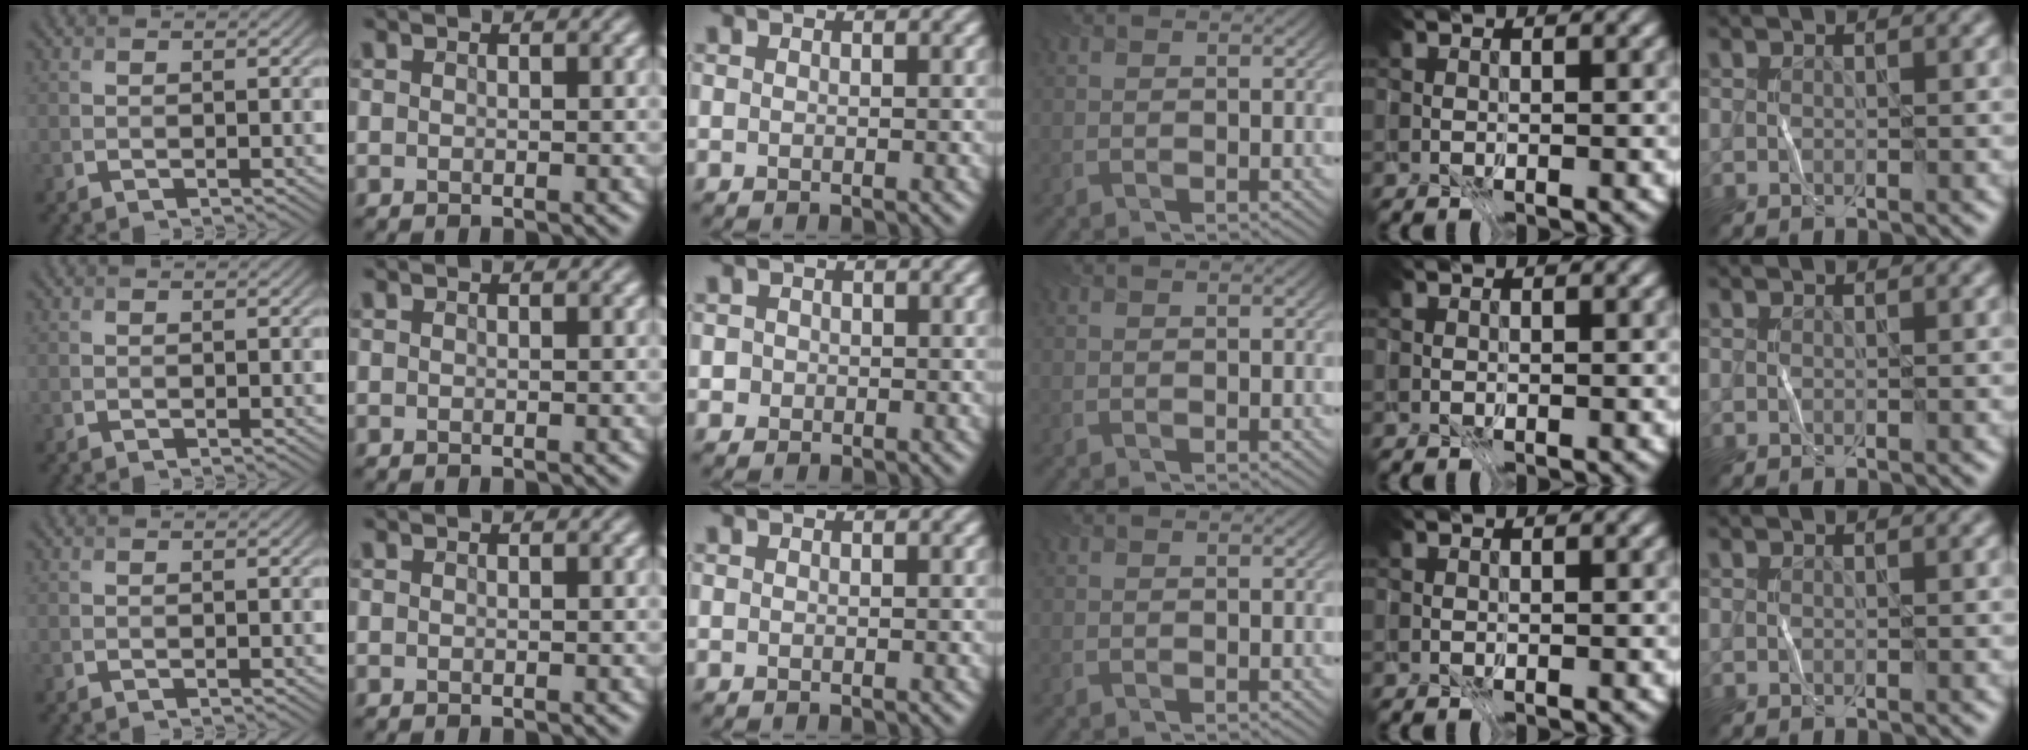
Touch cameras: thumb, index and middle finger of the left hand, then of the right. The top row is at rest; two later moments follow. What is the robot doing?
{"motion": "fold", "object": "file"}